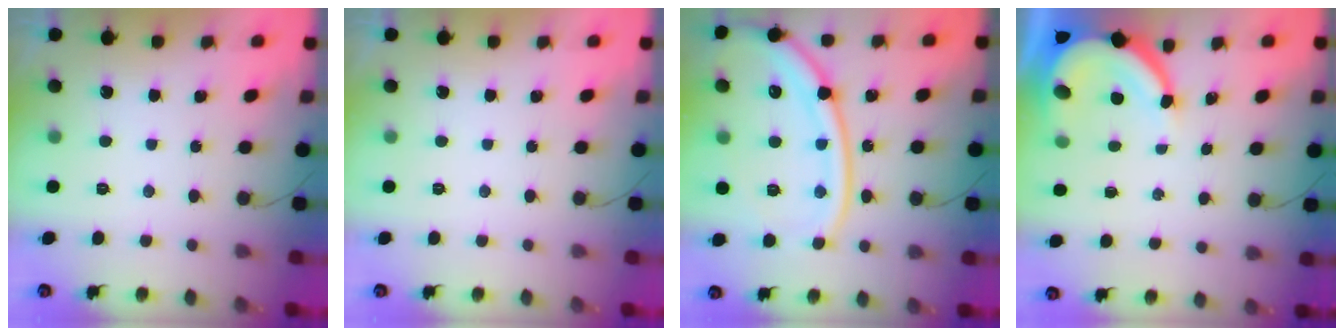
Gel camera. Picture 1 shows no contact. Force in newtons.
{"total": 0.0}
{"total": 19.2, "press": 19.2, "slide": 1.5}
{"total": 8.0, "press": 7.9, "slide": 1.1}